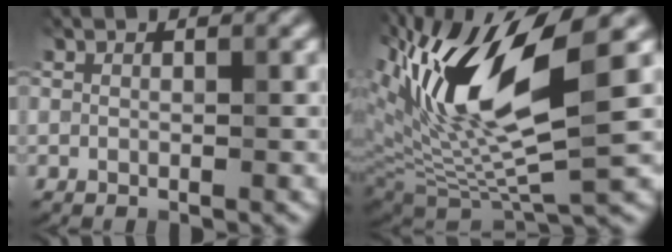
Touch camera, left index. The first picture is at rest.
{"total": 13.8, "force": [4.6, 4.2, 12.3], "torque": [-0.240, 0.000, 0.084]}